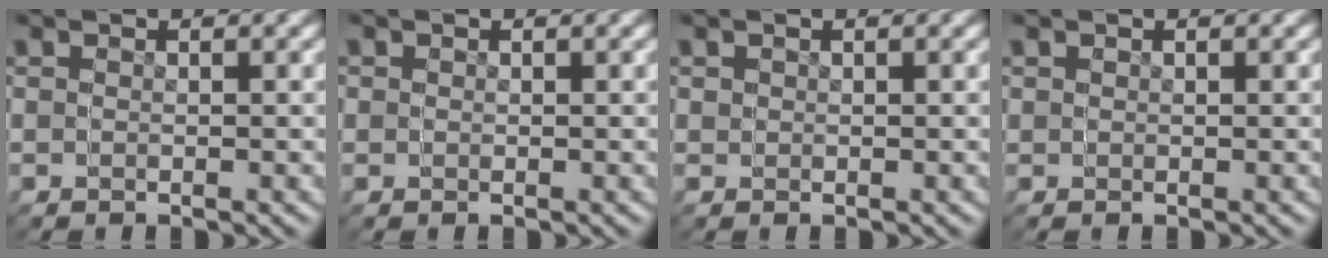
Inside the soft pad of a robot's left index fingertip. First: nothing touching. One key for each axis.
{"total": 1.4, "fx": 0.2, "fy": 1.4, "fz": -0.3, "tx": 0.004, "ty": -0.012, "tz": 0.009}
{"total": 1.4, "fx": 0.5, "fy": 1.3, "fz": 0.3, "tx": 0.000, "ty": -0.003, "tz": 0.012}
{"total": 1.2, "fx": 0.5, "fy": 1.0, "fz": 0.5, "tx": -0.005, "ty": -0.002, "tz": 0.010}